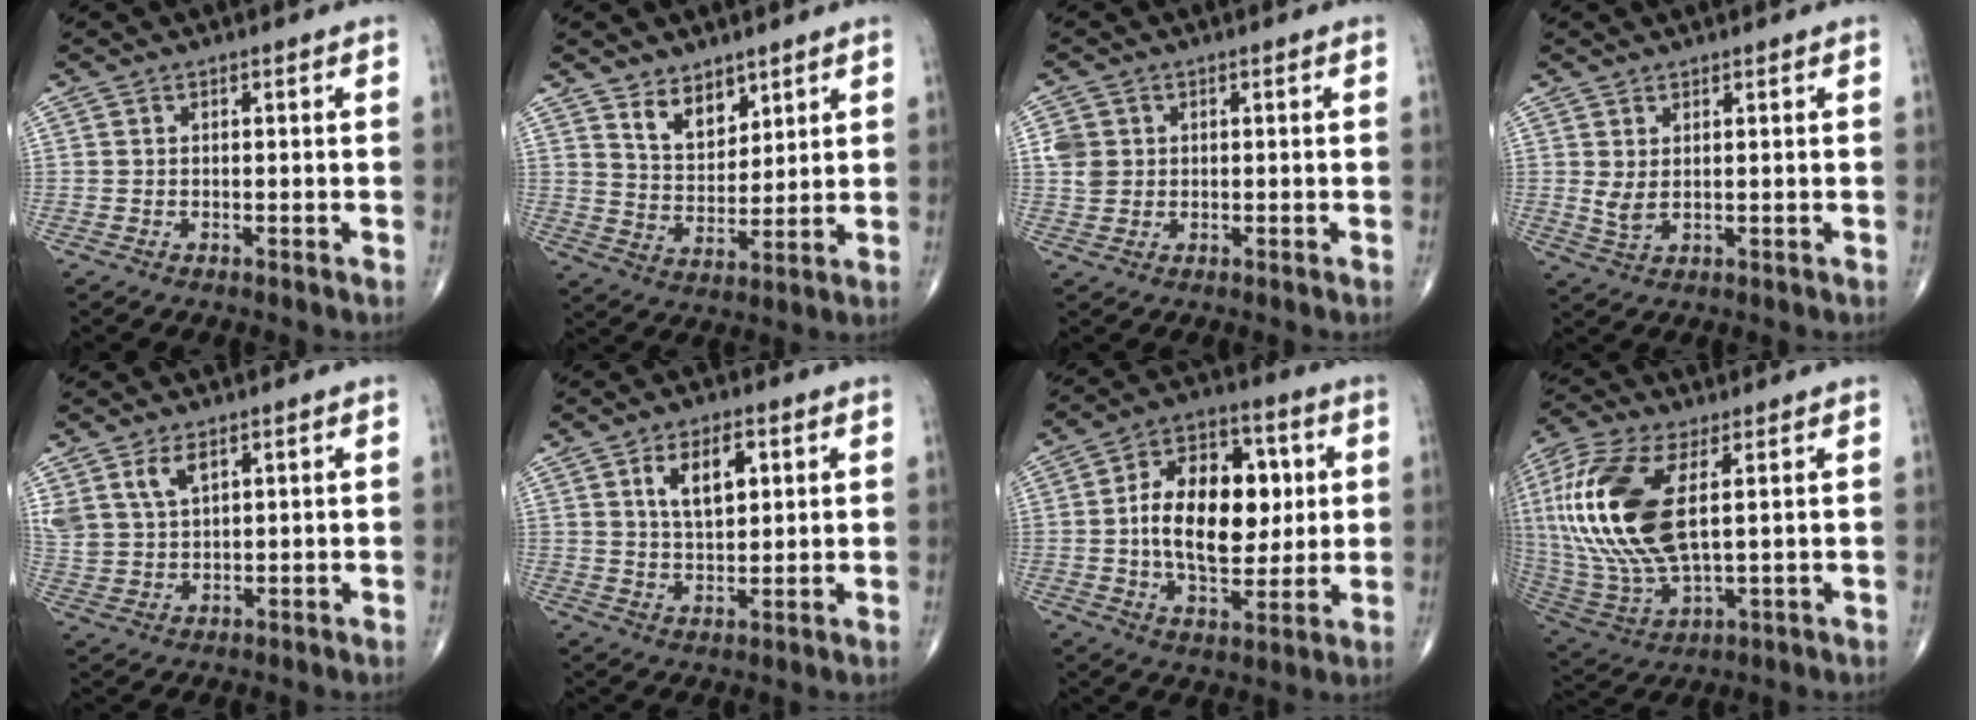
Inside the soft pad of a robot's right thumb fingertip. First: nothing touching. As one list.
[{"total": 7.6, "force": [5.1, 4.3, 3.6], "torque": [-0.037, -0.043, 0.100]}, {"total": 3.7, "force": [0.7, 3.2, 1.7], "torque": [-0.022, 0.001, 0.017]}, {"total": 2.8, "force": [0.7, 1.1, 2.5], "torque": [-0.054, -0.006, 0.021]}, {"total": 6.4, "force": [3.6, 3.4, 4.0], "torque": [-0.078, -0.012, 0.081]}, {"total": 8.0, "force": [3.0, 4.1, 6.2], "torque": [-0.091, -0.013, 0.055]}, {"total": 18.7, "force": [1.7, 11.1, 15.0], "torque": [-0.207, 0.007, 0.028]}, {"total": 22.1, "force": [4.4, 9.9, 19.3], "torque": [-0.441, -0.017, 0.088]}]